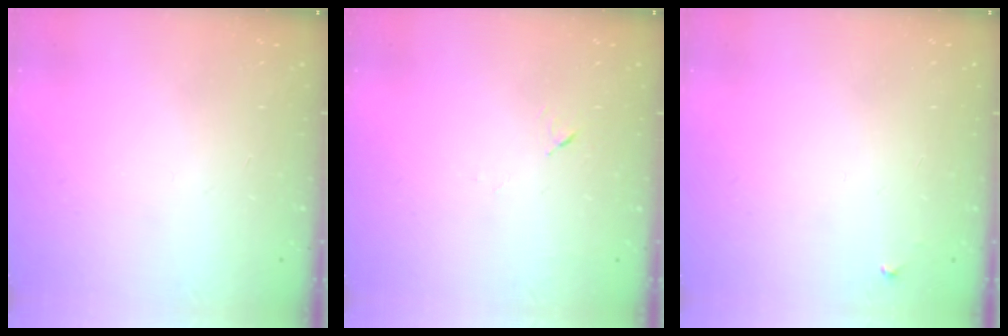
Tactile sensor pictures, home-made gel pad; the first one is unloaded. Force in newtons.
{"total": 4.2, "press": 4.1, "slide": 0.7}
{"total": 4.2, "press": 4.1, "slide": 0.7}